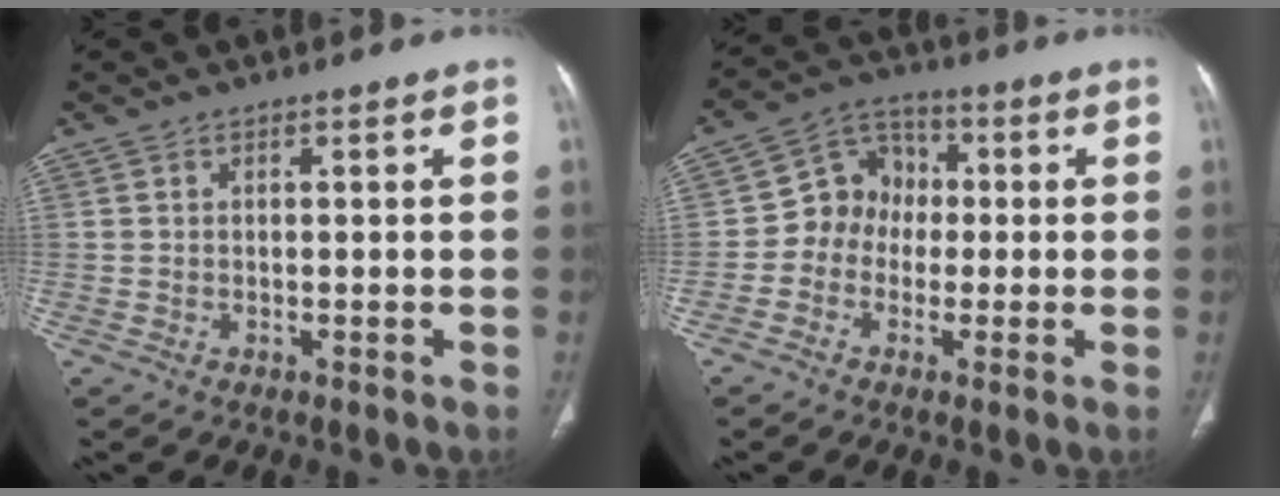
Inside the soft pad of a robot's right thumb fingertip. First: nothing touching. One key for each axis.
{"total": 8.3, "fx": -0.9, "fy": 7.4, "fz": 3.8, "tx": -0.028, "ty": 0.031, "tz": -0.033}